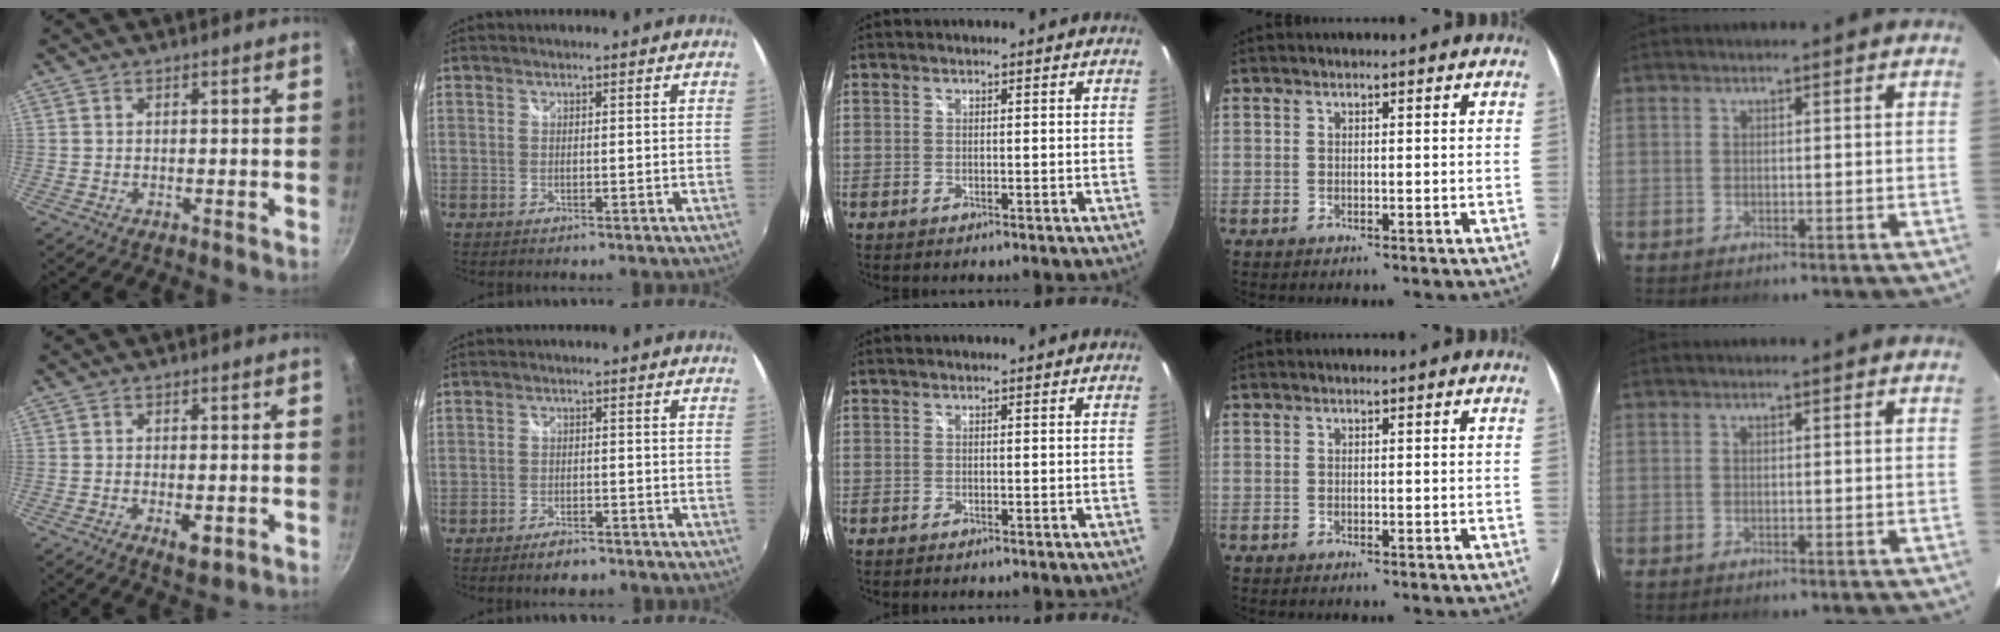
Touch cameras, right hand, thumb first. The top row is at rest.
{"thumb": {"total": 3.9, "force": [-1.2, 1.7, 3.2], "torque": [-0.045, -0.003, -0.014]}, "index": {"total": 4.0, "force": [-3.4, 1.4, 1.6], "torque": [-0.043, -0.002, -0.056]}}